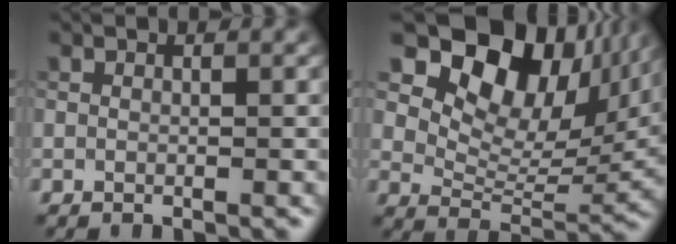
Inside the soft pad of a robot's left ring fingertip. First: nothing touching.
{"total": 13.5, "force": [8.1, 7.6, 7.8], "torque": [-0.125, 0.012, 0.136]}